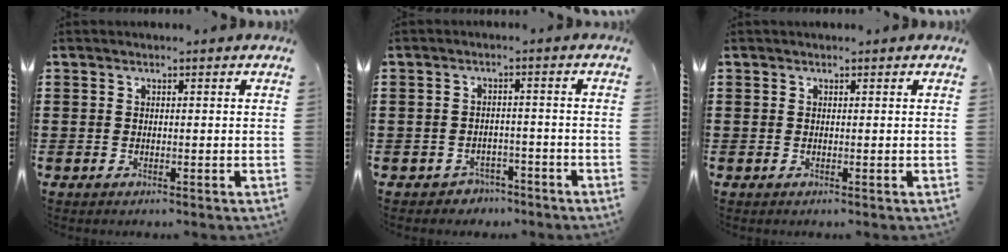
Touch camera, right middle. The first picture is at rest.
{"total": 2.3, "force": [-2.2, 0.7, -0.2], "torque": [-0.008, 0.000, -0.048]}
{"total": 0.0}